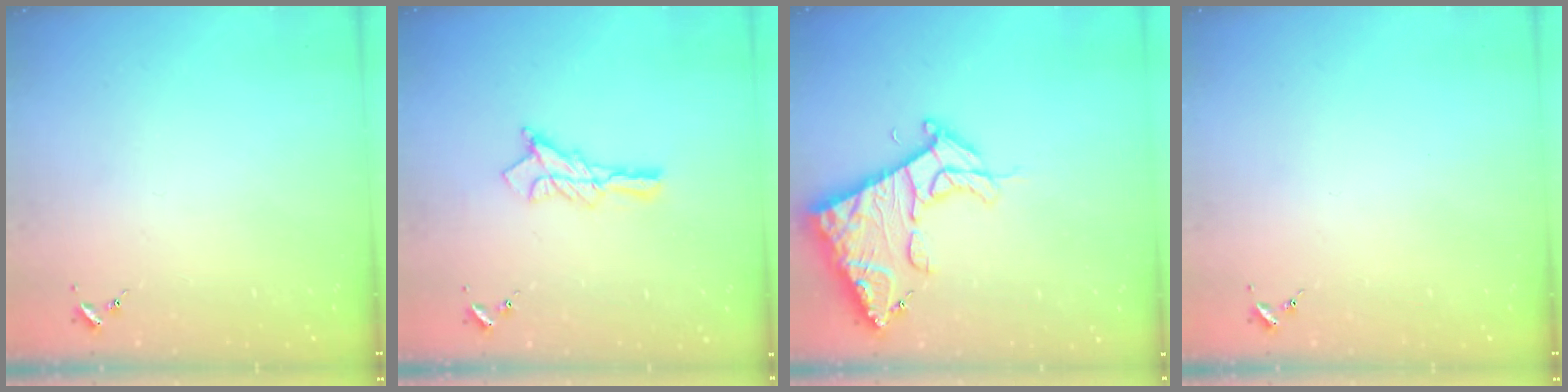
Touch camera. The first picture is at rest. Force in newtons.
{"total": 10.6, "press": 10.6, "slide": 0.8}
{"total": 15.7, "press": 15.6, "slide": 1.7}
{"total": 0.0}